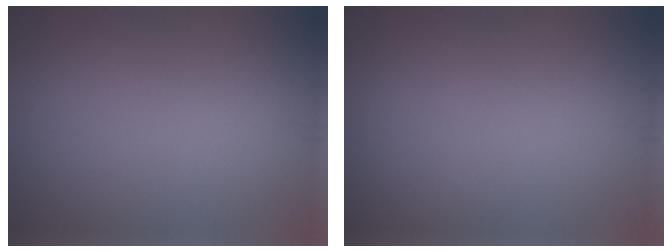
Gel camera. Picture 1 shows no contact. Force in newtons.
{"total": 0.0}